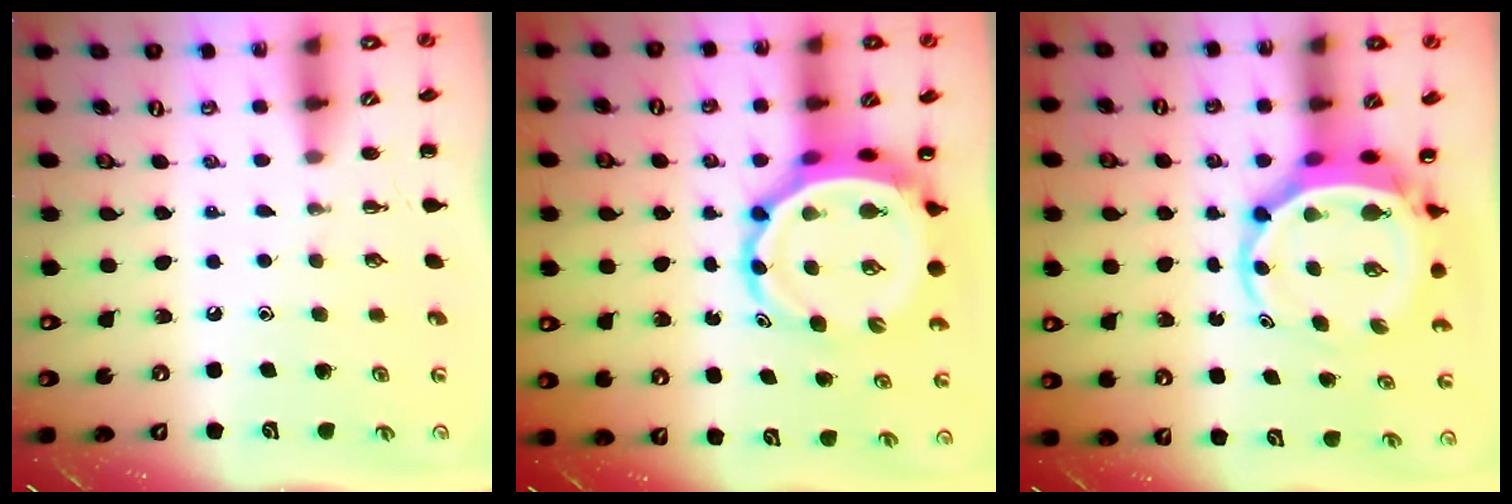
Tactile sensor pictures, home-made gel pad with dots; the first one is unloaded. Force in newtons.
{"total": 8.8, "press": 8.2, "slide": 3.0}
{"total": 5.9, "press": 5.6, "slide": 1.8}